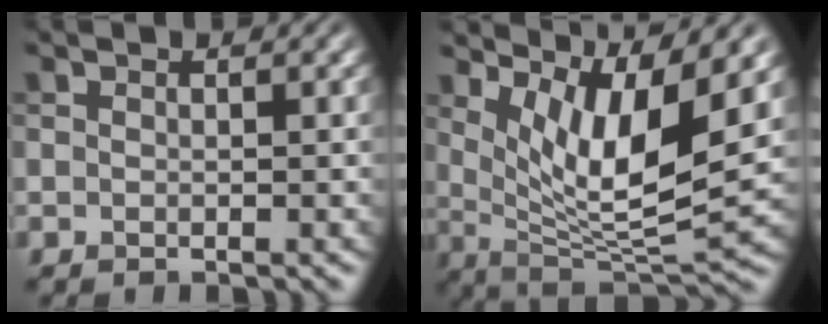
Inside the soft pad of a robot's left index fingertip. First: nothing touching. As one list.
[{"total": 9.0, "force": [3.7, 2.3, 7.8], "torque": [-0.130, -0.012, 0.073]}]